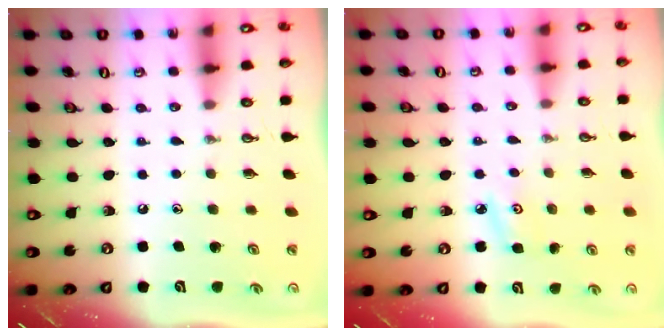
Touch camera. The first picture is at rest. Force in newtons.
{"total": 4.3, "press": 4.3, "slide": 0.5}